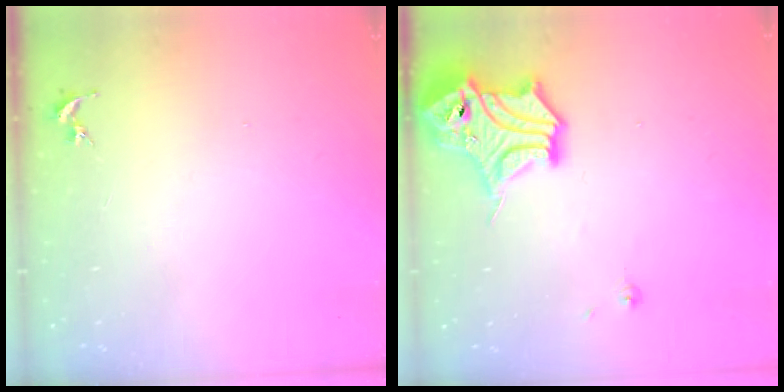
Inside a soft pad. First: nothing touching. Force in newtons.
{"total": 15.5, "press": 15.4, "slide": 1.8}